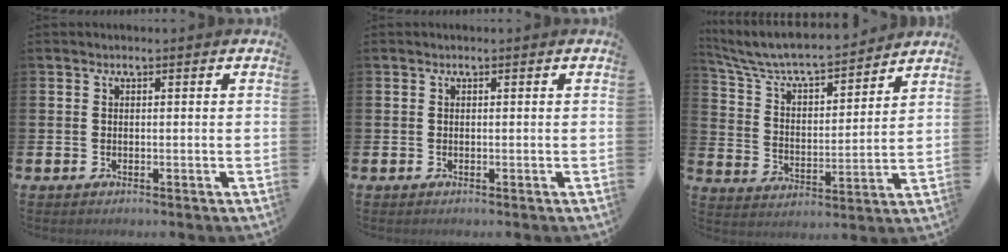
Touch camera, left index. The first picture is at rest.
{"total": 0.0}
{"total": 7.7, "force": [7.2, 1.4, 2.4], "torque": [-0.086, -0.054, 0.123]}